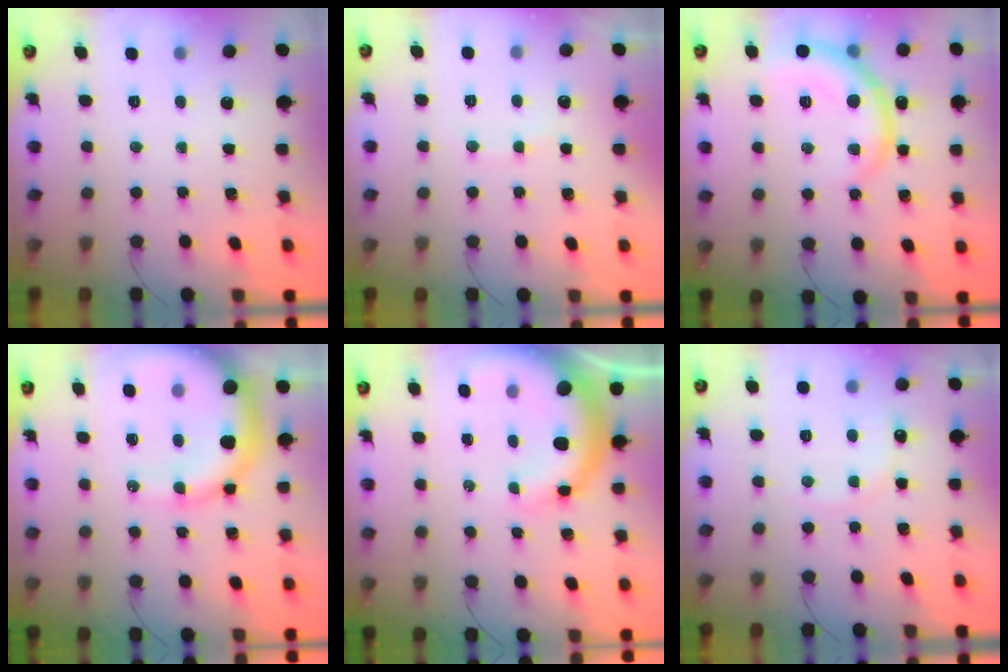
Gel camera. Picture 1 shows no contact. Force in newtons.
{"total": 6.3, "press": 6.2, "slide": 1.0}
{"total": 11.1, "press": 11.1, "slide": 0.6}
{"total": 14.2, "press": 13.7, "slide": 3.8}
{"total": 11.4, "press": 11.1, "slide": 2.6}
{"total": 7.9, "press": 7.7, "slide": 1.6}